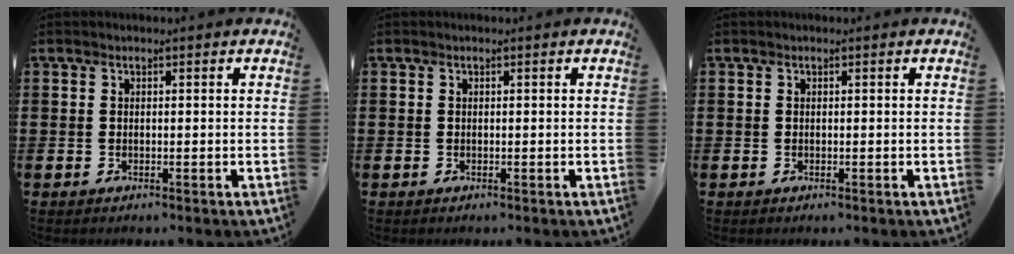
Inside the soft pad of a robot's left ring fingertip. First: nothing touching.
{"total": 0.0}
{"total": 0.0}